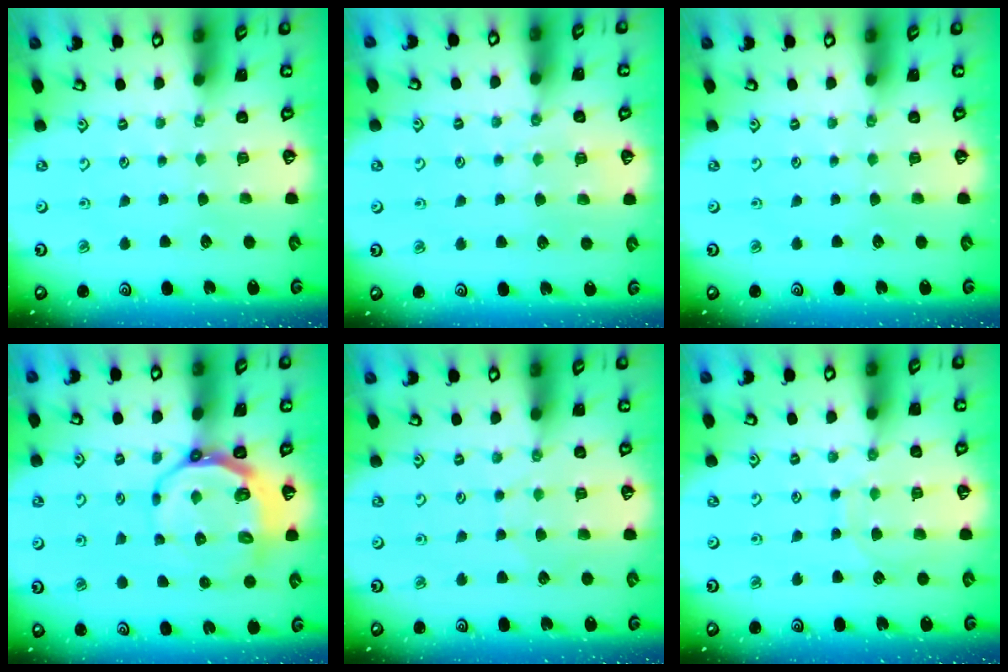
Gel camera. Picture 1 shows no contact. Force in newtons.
{"total": 7.0, "press": 7.0, "slide": 0.5}
{"total": 0.0}
{"total": 10.0, "press": 9.2, "slide": 3.8}
{"total": 4.7, "press": 4.7, "slide": 0.5}
{"total": 8.4, "press": 8.4, "slide": 0.7}